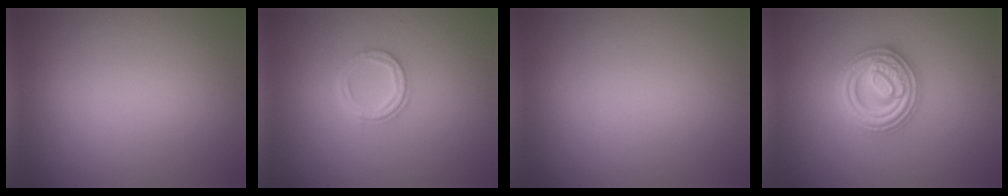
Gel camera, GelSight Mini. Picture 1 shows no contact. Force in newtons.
{"total": 2.1, "press": 2.0, "slide": 0.4}
{"total": 0.0}
{"total": 4.9, "press": 4.8, "slide": 0.7}